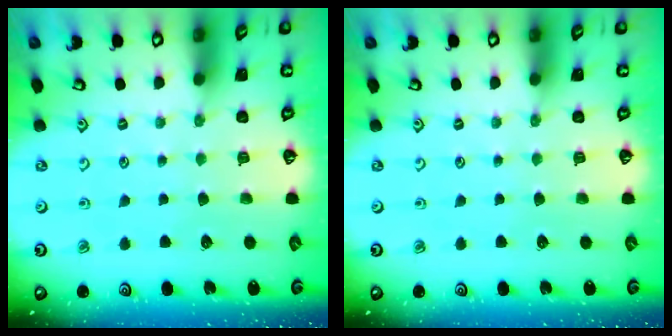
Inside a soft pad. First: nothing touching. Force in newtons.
{"total": 0.0}